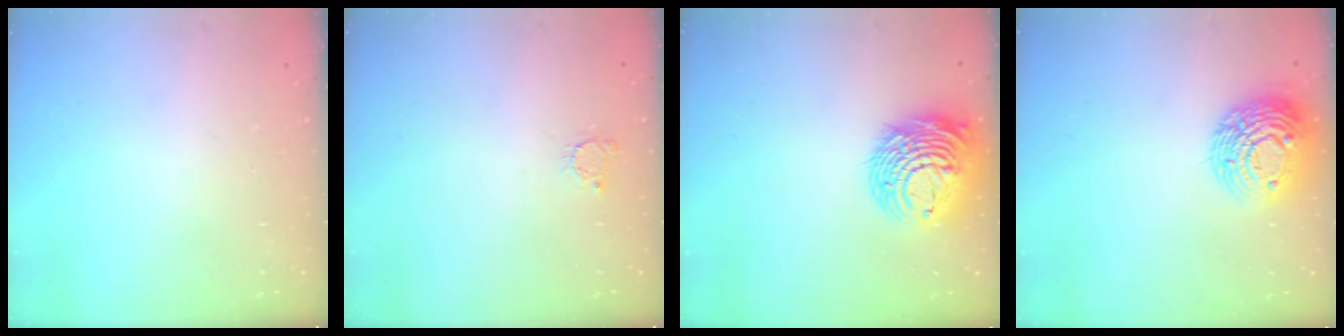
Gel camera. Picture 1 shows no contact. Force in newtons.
{"total": 2.2, "press": 2.2, "slide": 0.3}
{"total": 15.0, "press": 14.9, "slide": 1.5}
{"total": 13.6, "press": 13.6, "slide": 0.9}